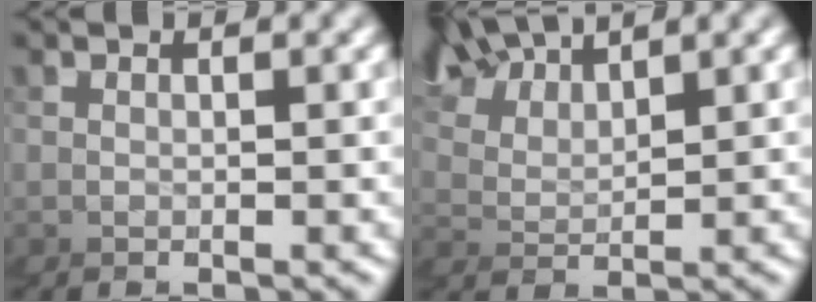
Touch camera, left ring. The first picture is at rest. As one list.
[{"total": 3.7, "force": [3.3, 1.6, 0.2], "torque": [-0.063, 0.023, 0.040]}]